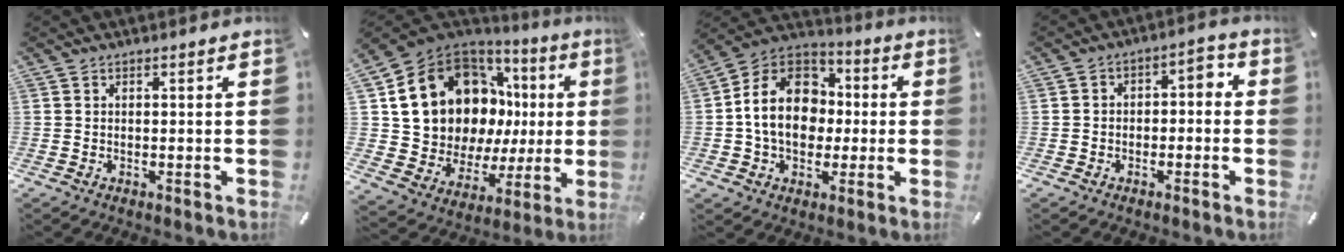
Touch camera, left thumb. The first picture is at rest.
{"total": 19.9, "force": [8.7, 14.0, 11.1], "torque": [-0.192, -0.067, 0.180]}
{"total": 16.1, "force": [-1.2, 13.2, 9.1], "torque": [-0.194, 0.017, -0.023]}
{"total": 4.0, "force": [-2.5, 2.5, 1.8], "torque": [-0.031, 0.022, -0.052]}